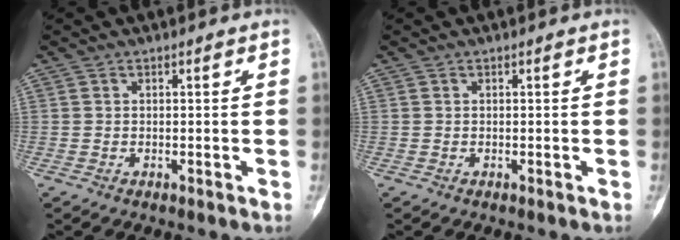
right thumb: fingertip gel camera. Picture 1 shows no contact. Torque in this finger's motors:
{"motor_torque": [-0.01, 0.00, 0.09, -0.06, 0.04]}